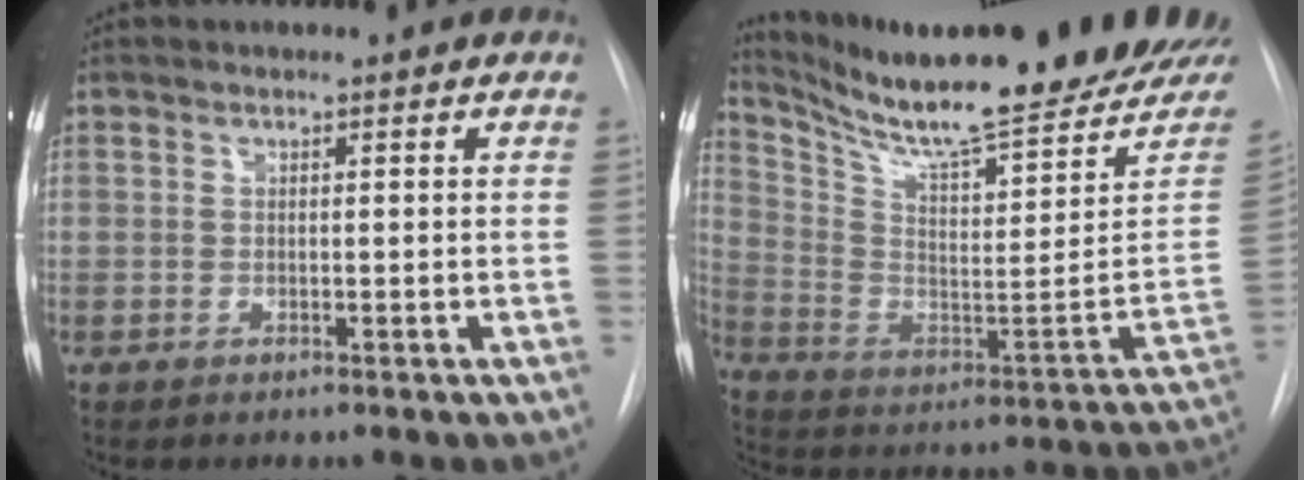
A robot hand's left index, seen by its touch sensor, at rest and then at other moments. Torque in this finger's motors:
{"motor_torque": [0.59, -0.67, 0.70, 0.17]}